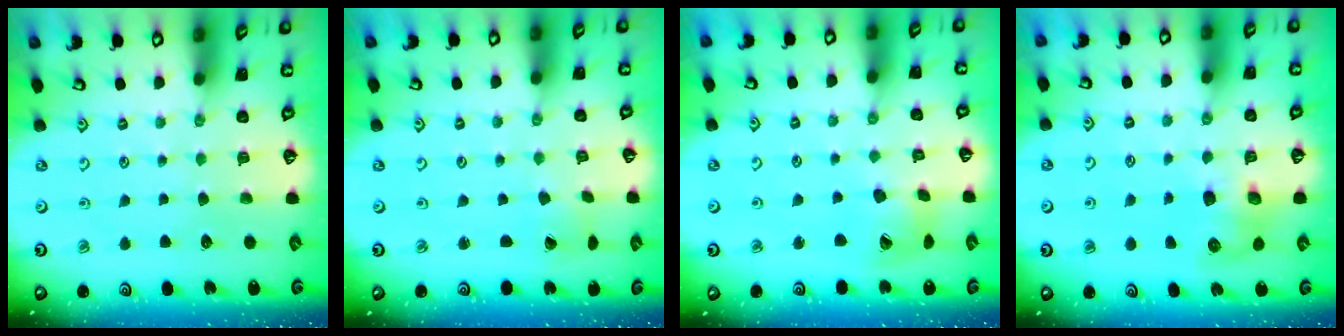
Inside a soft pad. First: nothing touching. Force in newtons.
{"total": 0.8, "press": 0.8, "slide": 0.1}
{"total": 12.9, "press": 12.8, "slide": 1.6}
{"total": 9.3, "press": 9.2, "slide": 0.9}